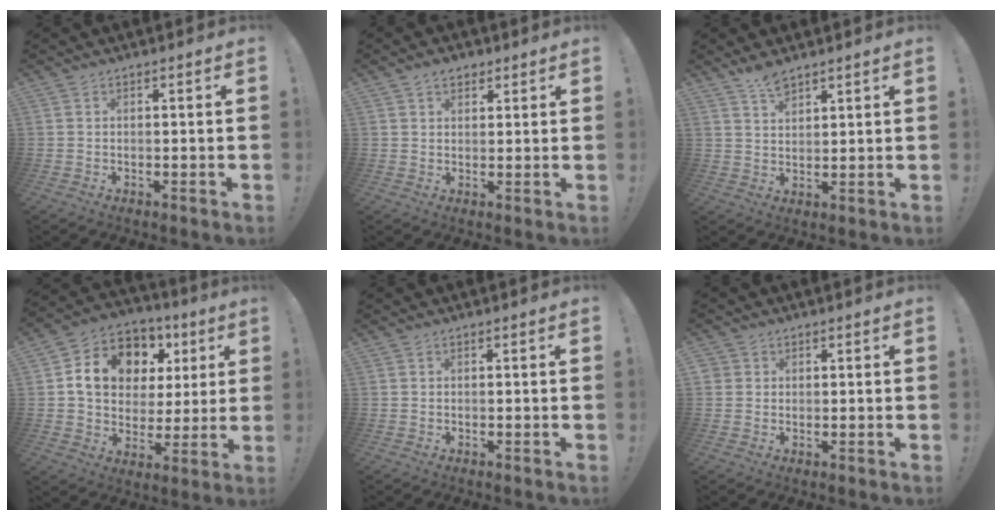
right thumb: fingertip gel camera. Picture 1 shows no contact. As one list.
[{"total": 3.6, "force": [2.1, 2.4, 1.6], "torque": [-0.019, -0.004, 0.038]}, {"total": 4.7, "force": [4.0, 1.4, 2.1], "torque": [-0.043, -0.022, 0.073]}, {"total": 15.0, "force": [5.6, 11.4, 7.9], "torque": [-0.121, -0.022, 0.115]}, {"total": 0.0}, {"total": 2.0, "force": [1.0, 1.7, 0.3], "torque": [-0.009, -0.001, 0.019]}]